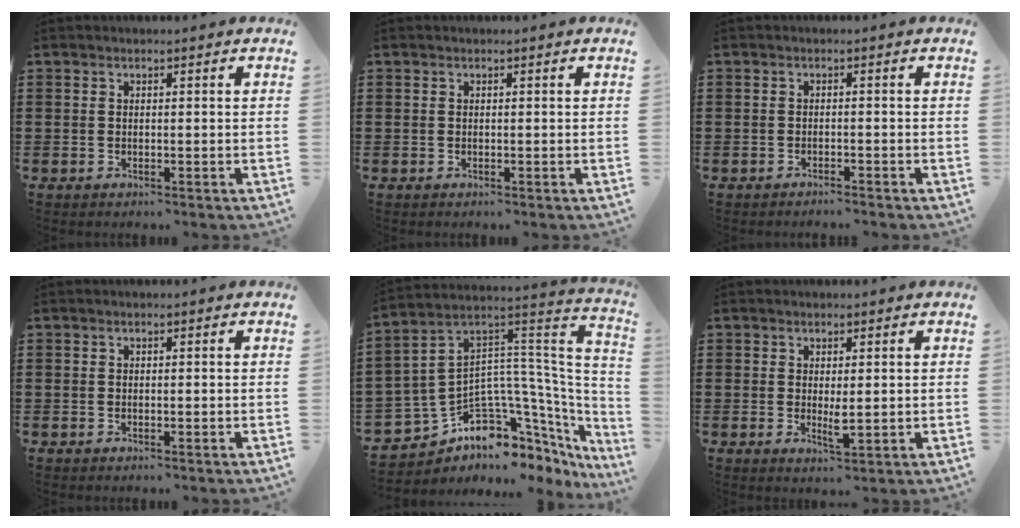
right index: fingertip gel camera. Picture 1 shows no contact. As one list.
[{"total": 0.0}, {"total": 1.1, "force": [-1.1, 0.0, 0.0], "torque": [-0.003, 0.000, -0.022]}, {"total": 0.0}, {"total": 7.0, "force": [-3.5, 4.4, 4.2], "torque": [-0.106, -0.044, -0.072]}, {"total": 2.5, "force": [0.3, 0.9, 2.3], "torque": [-0.036, -0.003, 0.004]}]